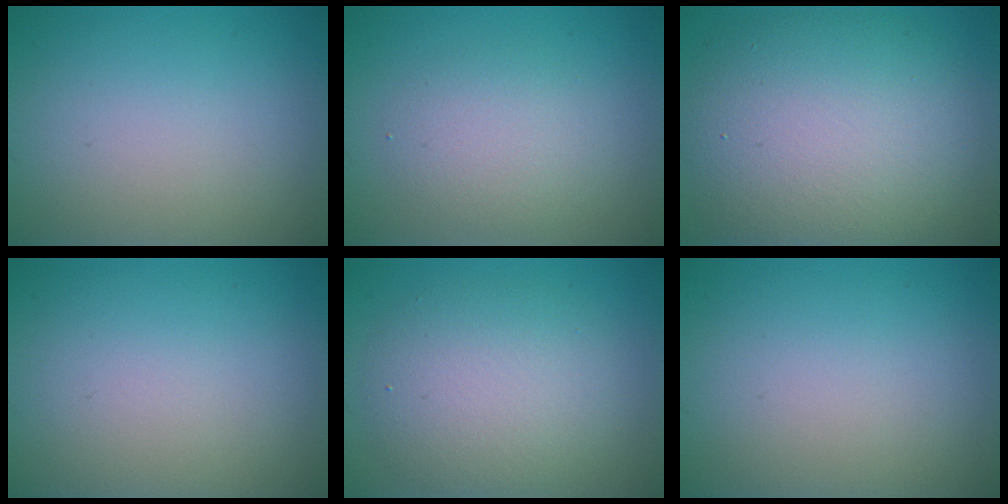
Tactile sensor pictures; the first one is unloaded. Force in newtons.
{"total": 2.9, "press": 2.9, "slide": 0.2}
{"total": 11.2, "press": 11.2, "slide": 0.4}
{"total": 0.0}
{"total": 5.4, "press": 5.3, "slide": 0.5}
{"total": 0.0}